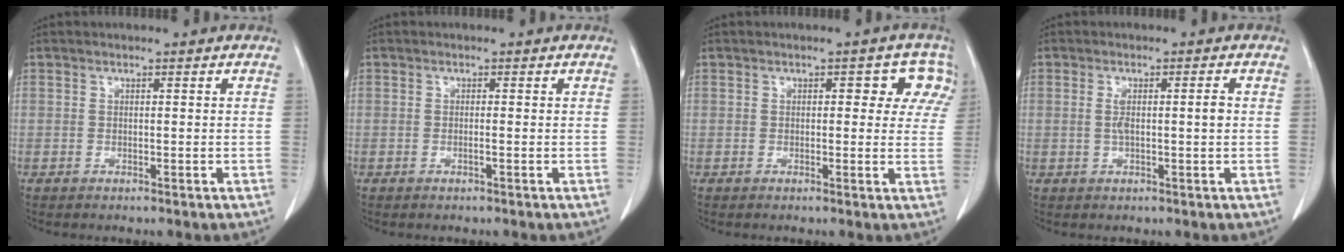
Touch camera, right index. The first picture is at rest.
{"total": 0.7, "force": [-0.2, -0.1, 0.6], "torque": [-0.011, 0.001, -0.004]}
{"total": 5.2, "force": [2.0, 3.1, 3.6], "torque": [-0.014, 0.017, 0.014]}
{"total": 3.2, "force": [0.1, 0.4, 3.2], "torque": [-0.060, 0.006, 0.005]}